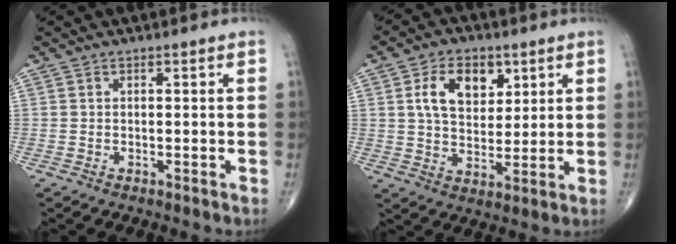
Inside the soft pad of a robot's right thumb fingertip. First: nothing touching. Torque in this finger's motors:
{"motor_torque": [0.97, 1.26, 0.87, 0.41, 0.09]}